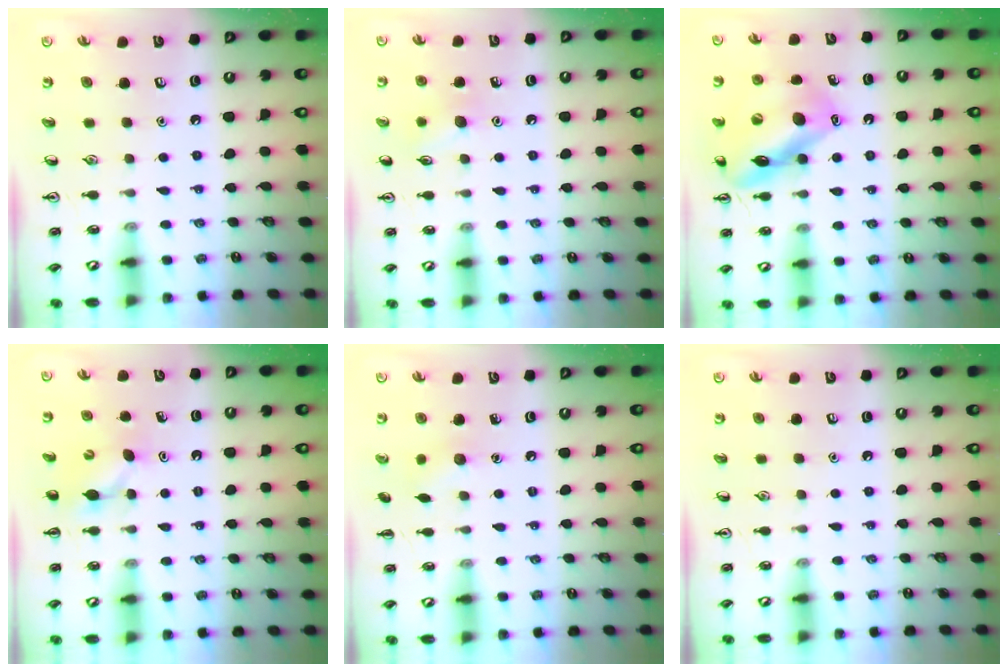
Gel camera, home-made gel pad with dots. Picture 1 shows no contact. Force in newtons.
{"total": 7.2, "press": 6.9, "slide": 2.0}
{"total": 15.2, "press": 15.1, "slide": 2.2}
{"total": 5.1, "press": 5.0, "slide": 1.3}
{"total": 5.8, "press": 5.6, "slide": 1.6}
{"total": 0.0}